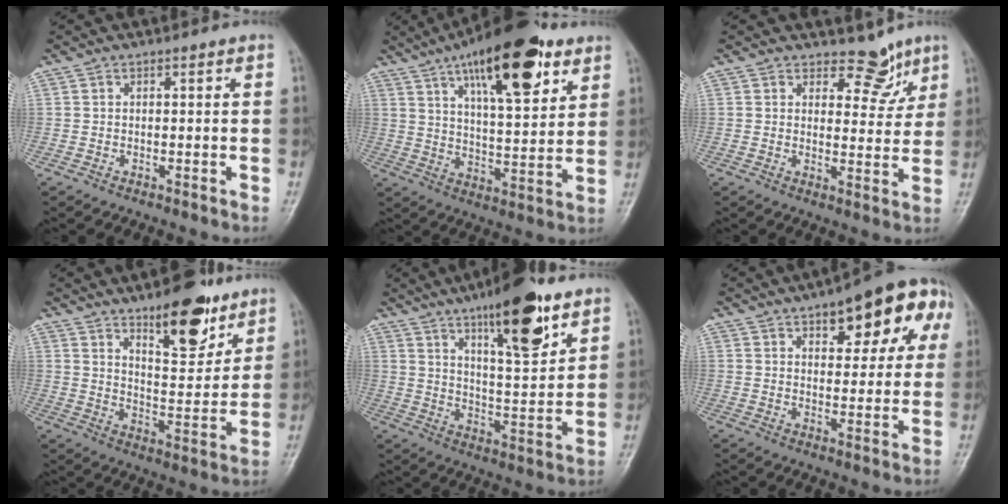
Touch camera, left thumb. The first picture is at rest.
{"total": 20.6, "force": [11.2, 7.4, 15.5], "torque": [-0.212, -0.037, 0.178]}
{"total": 5.5, "force": [4.4, 3.1, 1.1], "torque": [0.018, -0.033, 0.061]}
{"total": 13.8, "force": [9.2, 5.2, 8.9], "torque": [-0.093, -0.063, 0.145]}
{"total": 16.4, "force": [9.9, 4.7, 12.2], "torque": [-0.160, -0.055, 0.161]}
{"total": 16.3, "force": [7.3, 7.1, 12.7], "torque": [-0.116, -0.003, 0.087]}